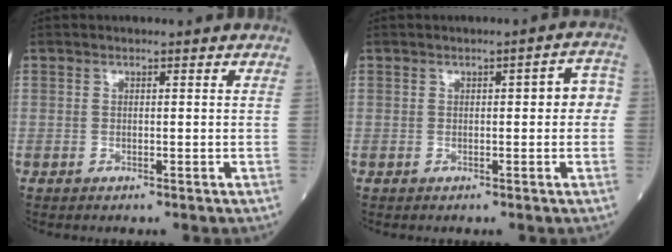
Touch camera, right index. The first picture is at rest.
{"total": 3.9, "force": [0.2, 1.3, 3.7], "torque": [-0.036, 0.021, -0.003]}